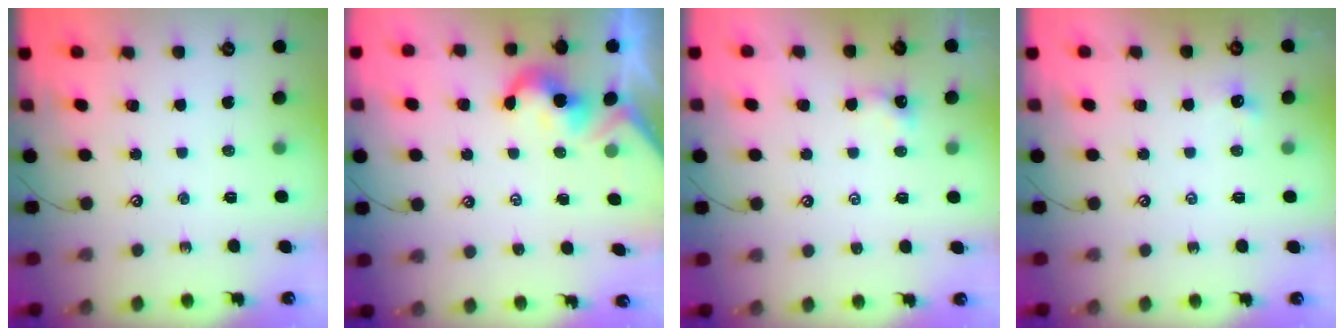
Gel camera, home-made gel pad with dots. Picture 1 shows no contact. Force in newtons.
{"total": 2.0, "press": 1.9, "slide": 0.5}
{"total": 0.0}
{"total": 2.7, "press": 2.7, "slide": 0.4}